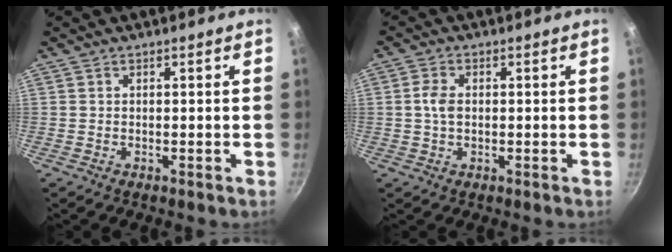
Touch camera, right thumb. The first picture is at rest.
{"total": 3.6, "force": [0.1, 2.4, 2.7], "torque": [-0.052, 0.007, -0.001]}